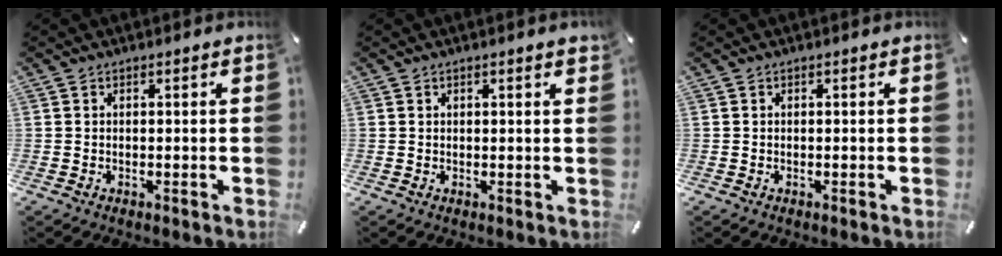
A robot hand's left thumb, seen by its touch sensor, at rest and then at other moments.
{"total": 1.0, "force": [0.6, 0.1, 0.8], "torque": [-0.017, 0.000, 0.010]}
{"total": 0.0}